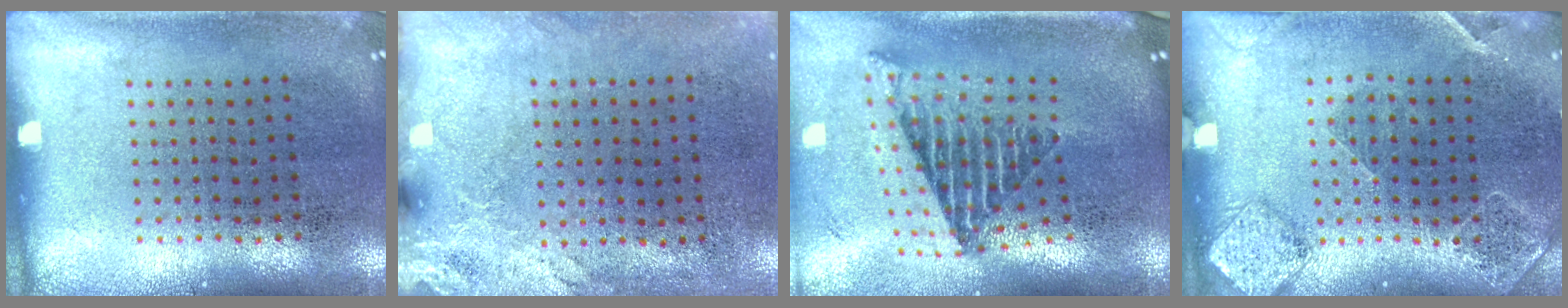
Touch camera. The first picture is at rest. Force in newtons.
{"total": 2.5, "press": 2.1, "slide": 1.5}
{"total": 2.6, "press": 1.7, "slide": 1.9}
{"total": 1.6, "press": 1.6, "slide": 0.3}